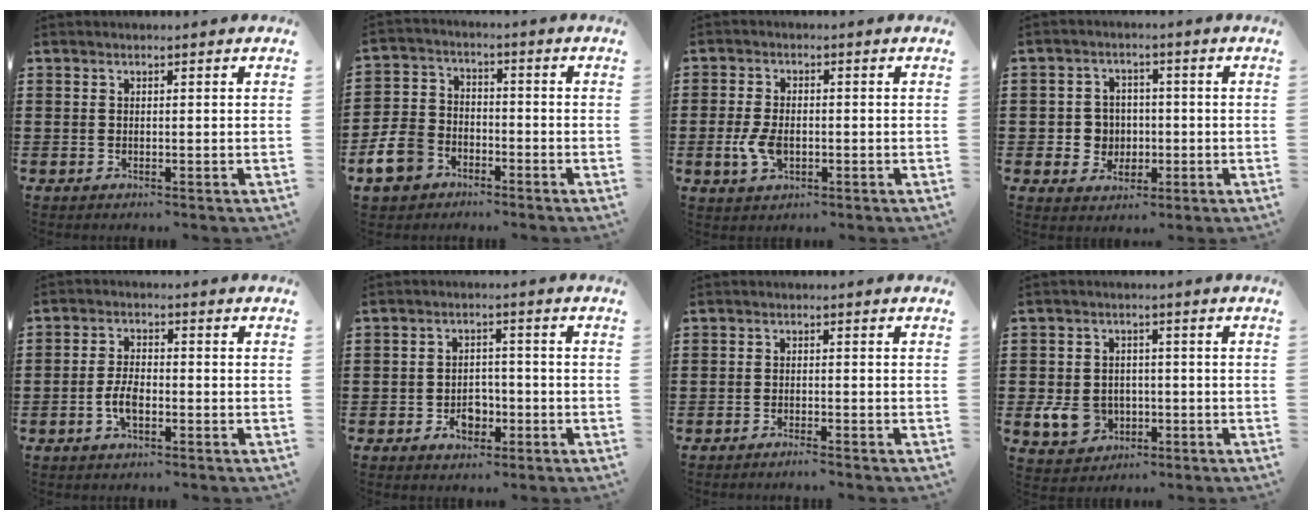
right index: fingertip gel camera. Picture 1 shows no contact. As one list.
[{"total": 7.4, "force": [-4.7, 5.1, 2.8], "torque": [-0.099, 0.013, -0.101]}, {"total": 4.6, "force": [-1.0, 2.6, 3.6], "torque": [-0.091, -0.008, -0.023]}, {"total": 4.4, "force": [-0.5, 4.2, 1.3], "torque": [-0.042, 0.012, -0.011]}, {"total": 4.1, "force": [-1.4, 1.9, 3.3], "torque": [-0.080, 0.001, -0.032]}, {"total": 3.9, "force": [-1.6, 2.7, 2.2], "torque": [-0.036, 0.001, -0.032]}, {"total": 1.2, "force": [-1.2, -0.1, 0.3], "torque": [-0.005, 0.003, -0.023]}, {"total": 5.9, "force": [-1.5, 4.8, 3.1], "torque": [-0.084, 0.002, -0.029]}]